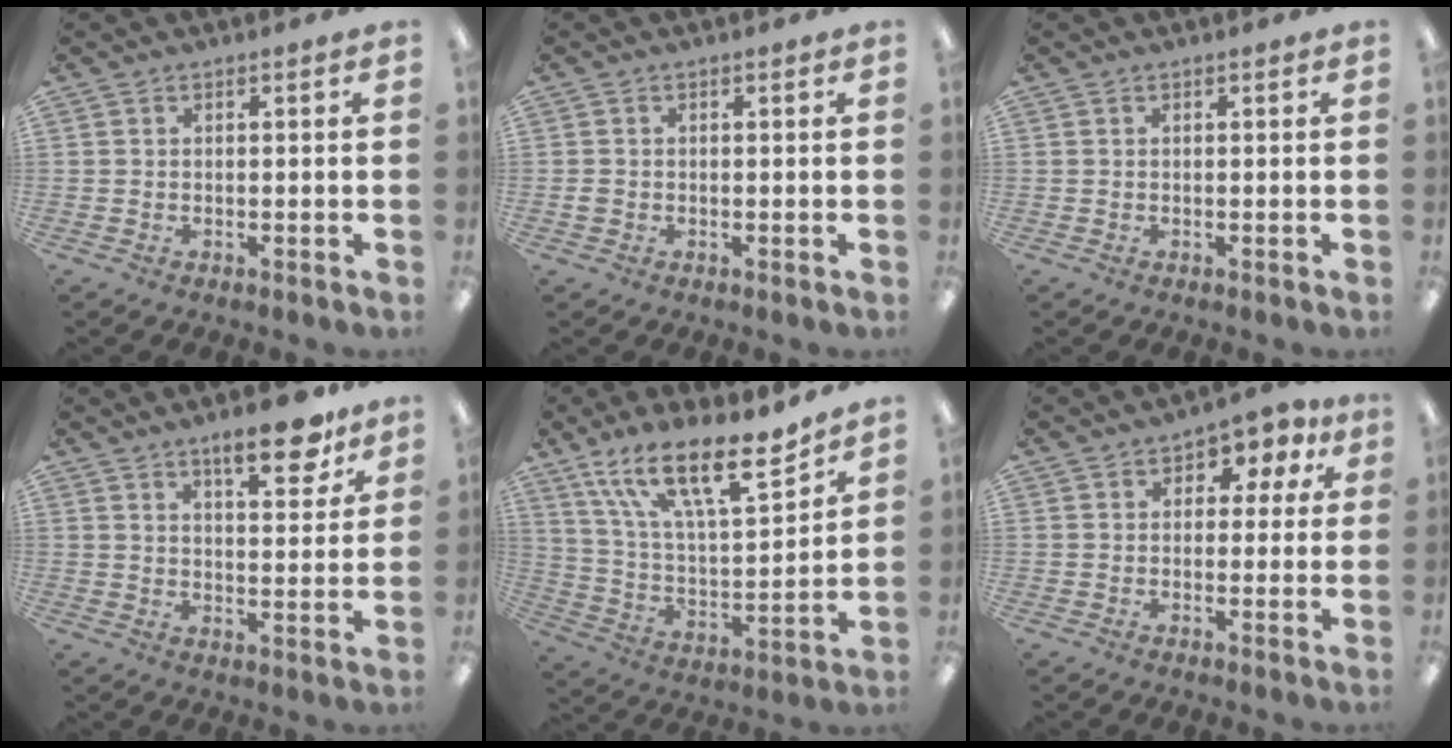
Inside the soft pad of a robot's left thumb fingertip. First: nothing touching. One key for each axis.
{"total": 1.0, "fx": -0.2, "fy": 0.9, "fz": 0.4, "tx": -0.006, "ty": 0.004, "tz": -0.005}
{"total": 0.0}
{"total": 11.1, "fx": 7.5, "fy": 3.7, "fz": 7.3, "tx": -0.087, "ty": -0.041, "tz": 0.121}
{"total": 19.6, "fx": 14.0, "fy": 6.1, "fz": 12.3, "tx": -0.215, "ty": -0.082, "tz": 0.241}
{"total": 5.2, "fx": 2.1, "fy": 3.8, "fz": 2.8, "tx": -0.034, "ty": 0.000, "tz": 0.032}